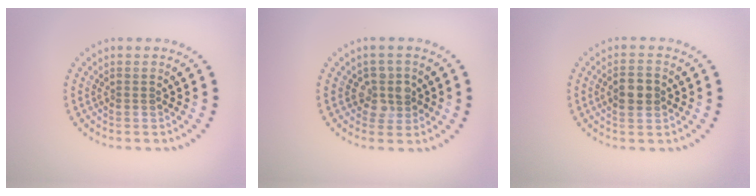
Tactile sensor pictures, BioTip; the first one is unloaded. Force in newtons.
{"total": 2.4, "press": 2.2, "slide": 1.1}
{"total": 2.5, "press": 2.5, "slide": 0.2}